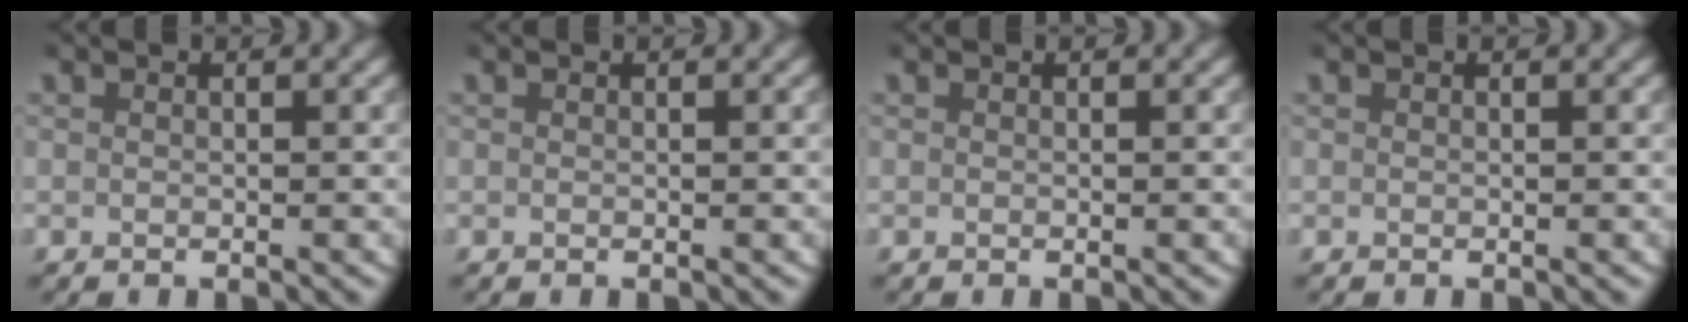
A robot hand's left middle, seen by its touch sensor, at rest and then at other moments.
{"total": 0.0}
{"total": 0.0}
{"total": 0.0}